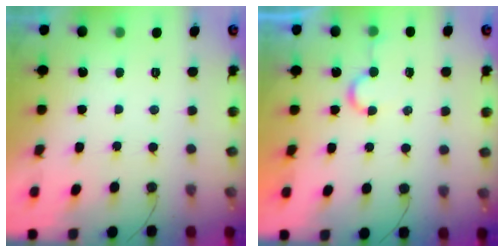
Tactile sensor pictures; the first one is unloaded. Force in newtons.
{"total": 5.4, "press": 5.4, "slide": 0.4}